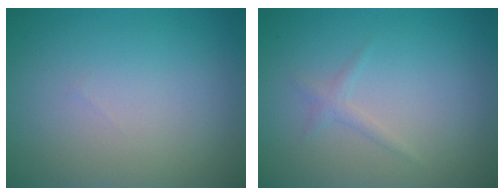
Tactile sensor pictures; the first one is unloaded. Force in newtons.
{"total": 0.9, "press": 0.9, "slide": 0.1}